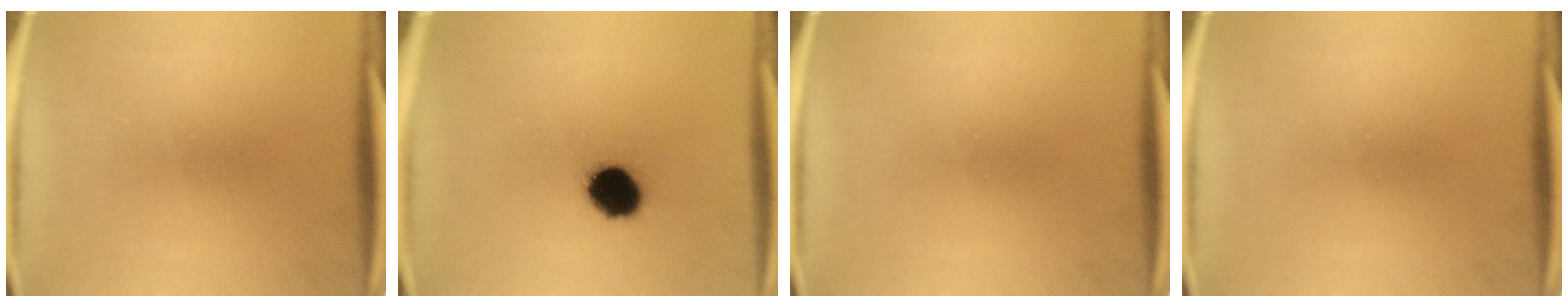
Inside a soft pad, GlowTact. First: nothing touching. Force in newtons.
{"total": 10.0}
{"total": 0.0}
{"total": 0.0}